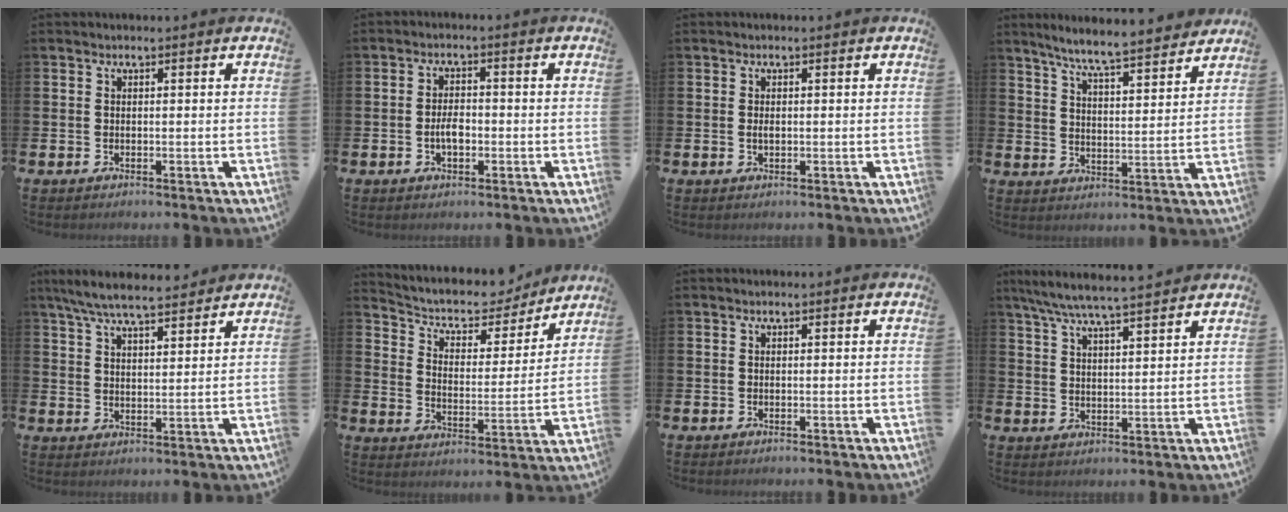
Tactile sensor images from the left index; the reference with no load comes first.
{"total": 3.0, "force": [-0.7, 1.6, 2.4], "torque": [-0.037, 0.001, -0.015]}
{"total": 0.8, "force": [0.0, 0.4, 0.7], "torque": [-0.014, 0.003, 0.000]}
{"total": 6.8, "force": [6.4, 0.0, 2.2], "torque": [-0.061, -0.044, 0.110]}
{"total": 7.1, "force": [6.6, 1.0, 2.4], "torque": [-0.070, -0.022, 0.120]}
{"total": 6.7, "force": [6.0, 2.6, 1.5], "torque": [-0.059, -0.042, 0.098]}
{"total": 0.0}
{"total": 6.5, "force": [6.0, 0.0, 2.4], "torque": [-0.062, -0.028, 0.107]}